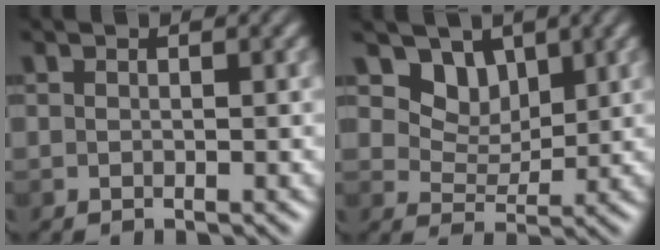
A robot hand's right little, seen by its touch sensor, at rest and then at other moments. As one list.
[{"total": 4.0, "force": [2.4, 2.7, 1.8], "torque": [-0.035, -0.026, 0.058]}]